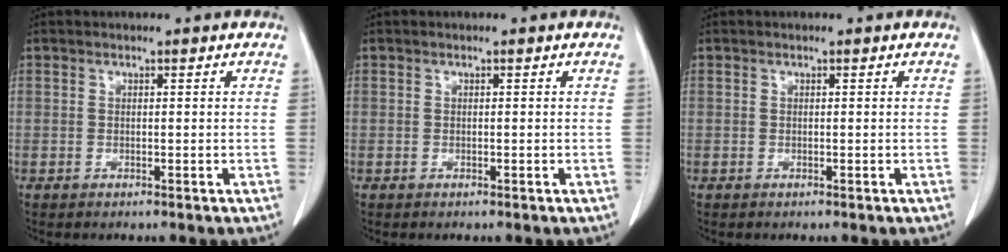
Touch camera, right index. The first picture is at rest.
{"total": 0.0}
{"total": 0.0}